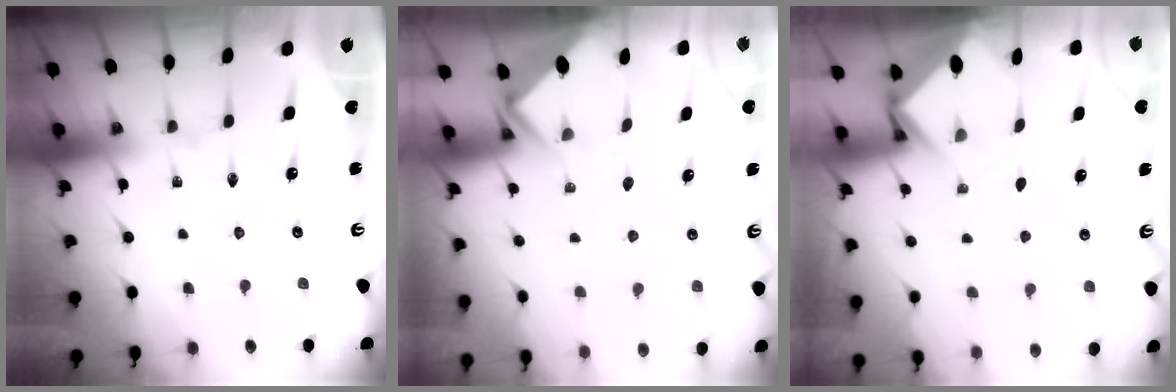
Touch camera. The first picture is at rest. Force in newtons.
{"total": 2.7, "press": 2.7, "slide": 0.2}
{"total": 2.9, "press": 2.9, "slide": 0.2}